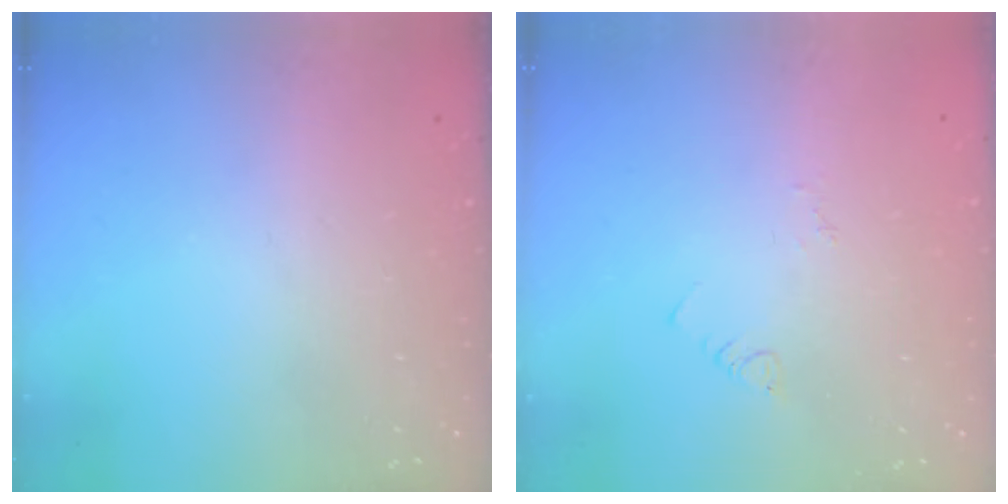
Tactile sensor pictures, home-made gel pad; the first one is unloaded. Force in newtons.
{"total": 2.5, "press": 2.5, "slide": 0.4}